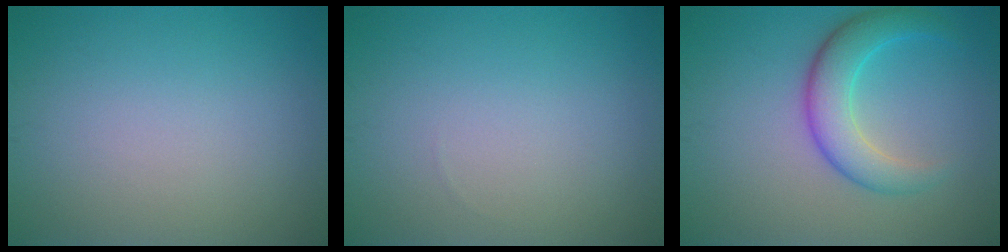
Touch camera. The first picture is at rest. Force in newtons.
{"total": 0.0}
{"total": 4.8, "press": 4.8, "slide": 0.3}